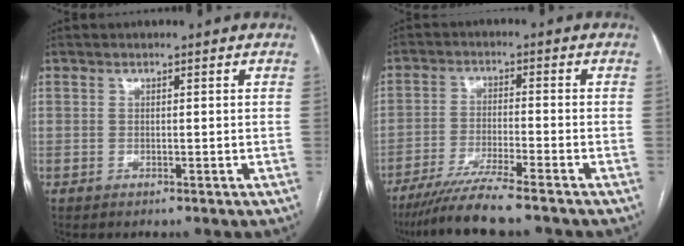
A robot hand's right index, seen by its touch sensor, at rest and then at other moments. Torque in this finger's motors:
{"motor_torque": [1.10, -1.05, 0.48, 0.12]}